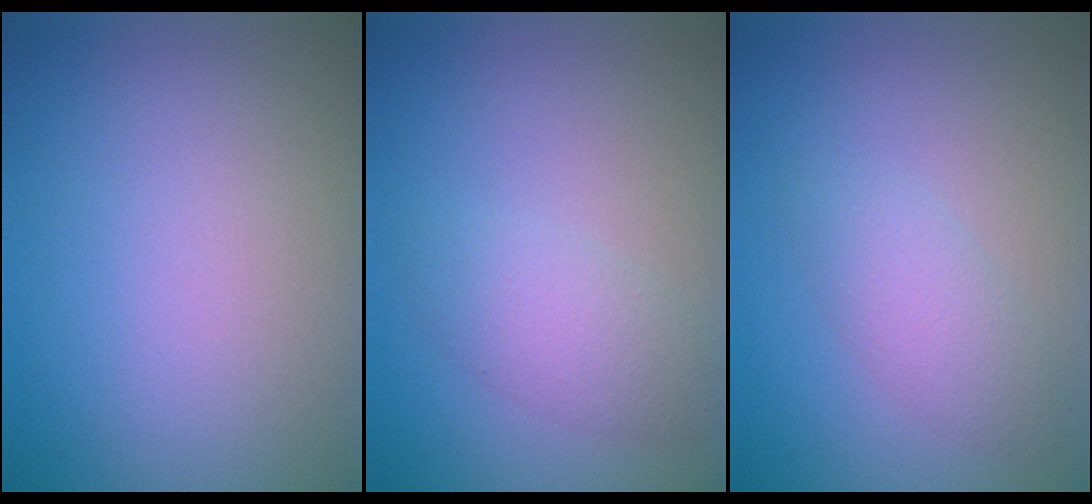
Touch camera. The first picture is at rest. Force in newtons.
{"total": 2.9, "press": 2.9, "slide": 0.0}
{"total": 2.5, "press": 2.5, "slide": 0.0}